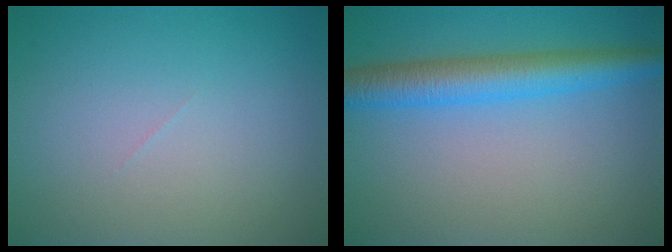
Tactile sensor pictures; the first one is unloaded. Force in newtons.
{"total": 5.1, "press": 5.1, "slide": 0.1}